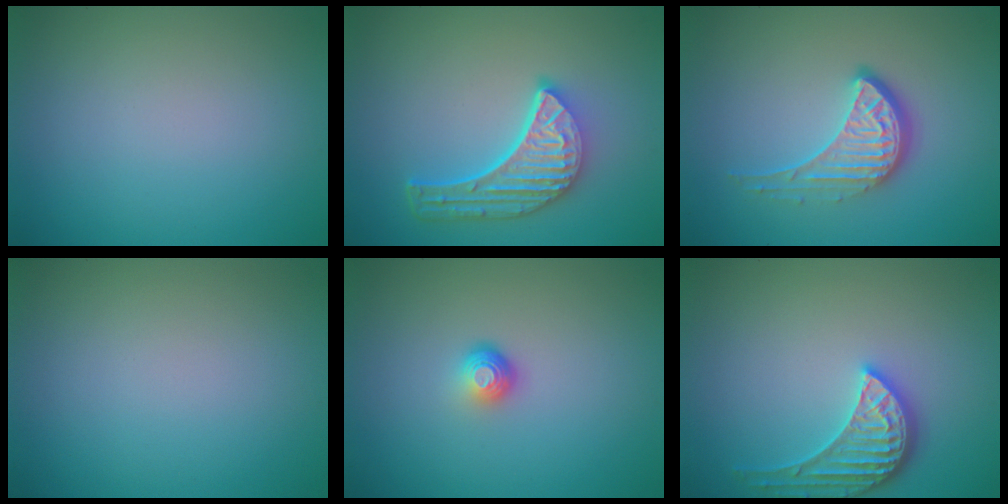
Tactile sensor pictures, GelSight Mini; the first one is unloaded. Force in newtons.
{"total": 5.7, "press": 4.3, "slide": 3.8}
{"total": 4.1, "press": 3.0, "slide": 2.8}
{"total": 0.0}
{"total": 1.8, "press": 1.2, "slide": 1.4}
{"total": 3.5, "press": 3.3, "slide": 1.0}